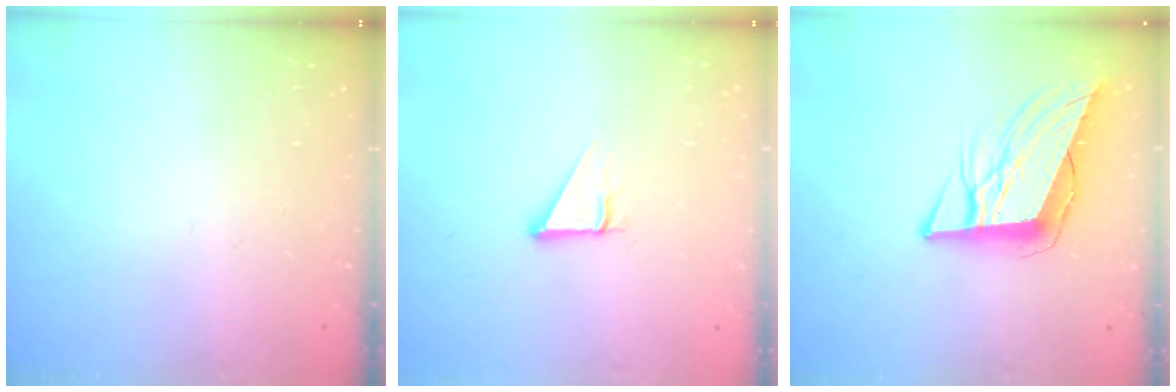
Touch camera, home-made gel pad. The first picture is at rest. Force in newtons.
{"total": 3.7, "press": 3.7, "slide": 0.2}
{"total": 11.1, "press": 10.3, "slide": 4.0}